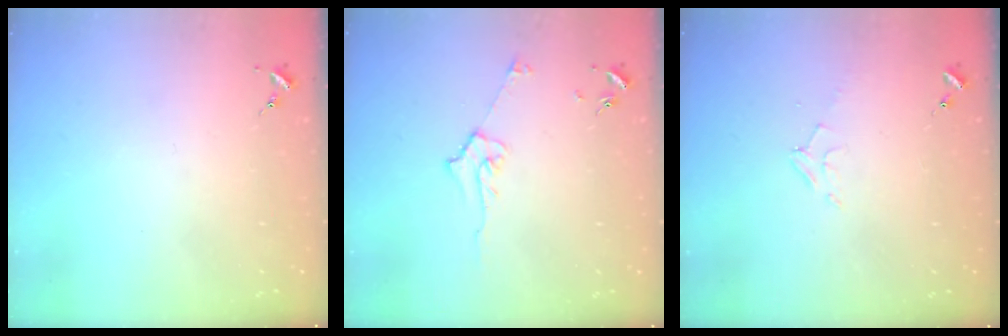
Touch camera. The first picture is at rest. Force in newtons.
{"total": 5.9, "press": 5.8, "slide": 0.8}
{"total": 5.1, "press": 5.1, "slide": 0.5}